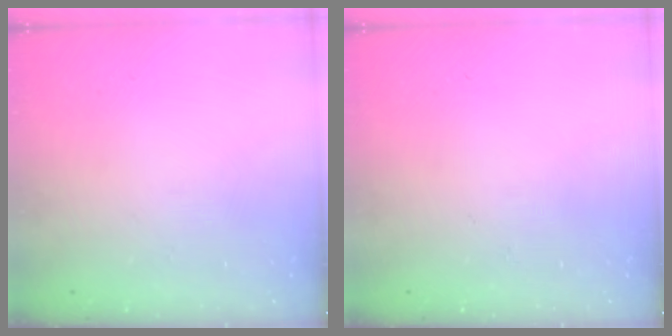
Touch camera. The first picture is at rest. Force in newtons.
{"total": 0.0}